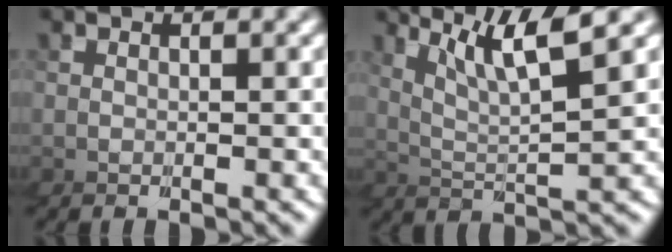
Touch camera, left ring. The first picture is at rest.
{"total": 6.3, "force": [5.5, -3.0, -0.7], "torque": [-0.019, 0.037, 0.074]}